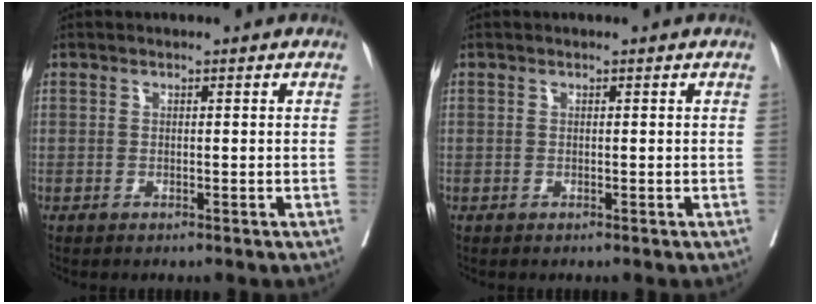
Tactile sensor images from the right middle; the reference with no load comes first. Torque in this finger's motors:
{"motor_torque": [-0.07, -0.02, 0.00, 0.00]}